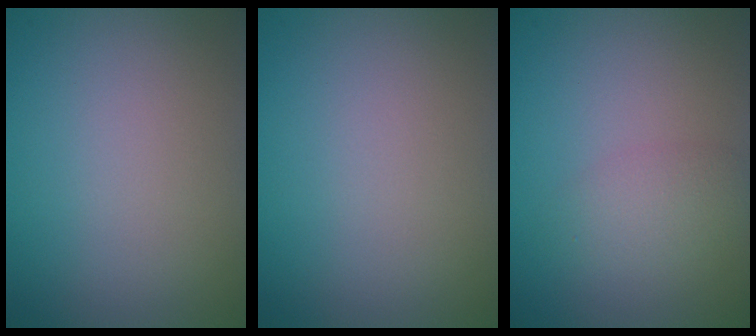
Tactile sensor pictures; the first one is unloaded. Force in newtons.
{"total": 0.0}
{"total": 2.1, "press": 2.1, "slide": 0.0}